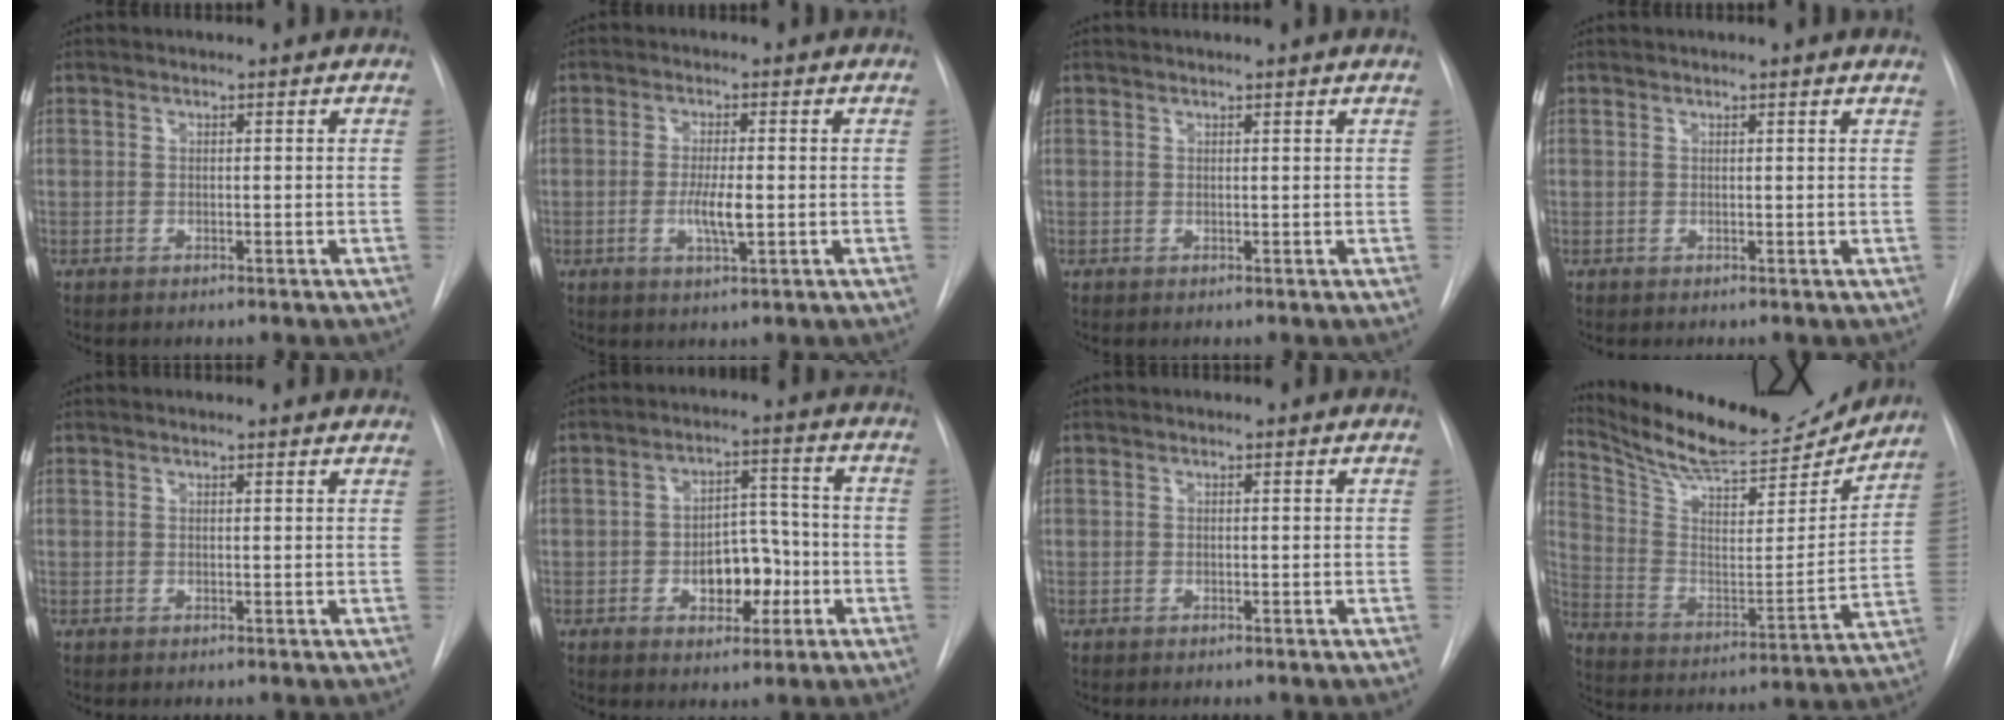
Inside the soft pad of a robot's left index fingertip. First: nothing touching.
{"total": 4.2, "force": [-0.7, 0.7, 4.1], "torque": [-0.081, -0.006, -0.011]}
{"total": 1.8, "force": [1.6, -0.5, 0.6], "torque": [-0.014, 0.009, 0.027]}
{"total": 1.5, "force": [1.3, -0.3, 0.7], "torque": [-0.015, 0.008, 0.019]}
{"total": 3.1, "force": [3.0, 0.2, 0.8], "torque": [-0.014, 0.010, 0.026]}
{"total": 7.5, "force": [-2.3, 4.3, 5.7], "torque": [-0.080, 0.020, -0.029]}
{"total": 0.0}
{"total": 20.7, "force": [19.5, 3.3, 6.2], "torque": [-0.113, -0.035, 0.301]}